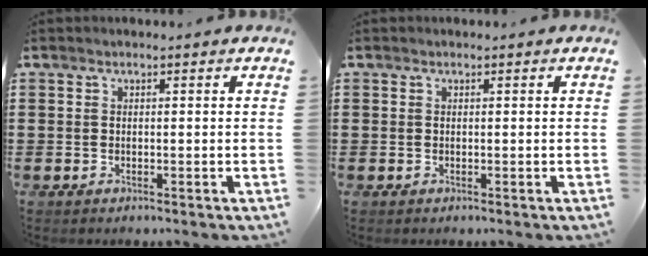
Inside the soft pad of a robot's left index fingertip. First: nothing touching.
{"total": 0.0}